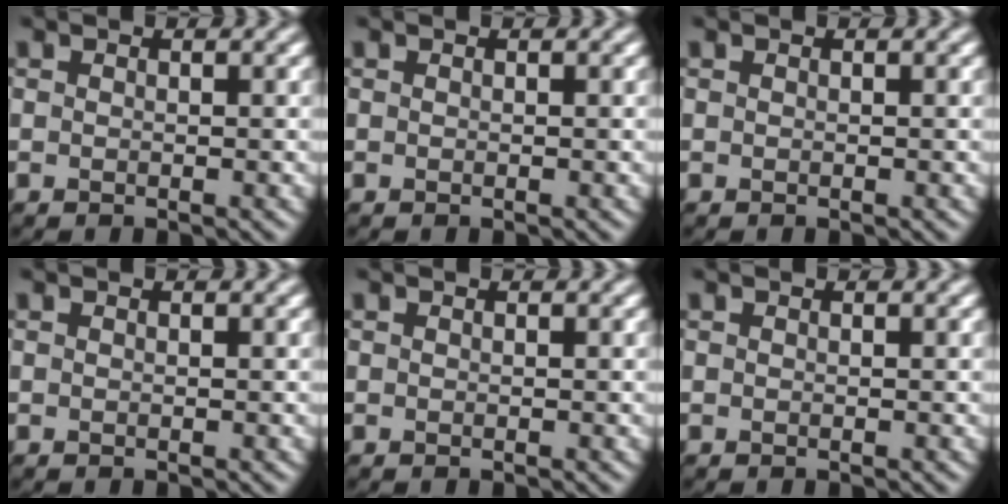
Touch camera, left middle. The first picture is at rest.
{"total": 0.0}
{"total": 0.0}
{"total": 0.0}
{"total": 0.0}
{"total": 0.0}